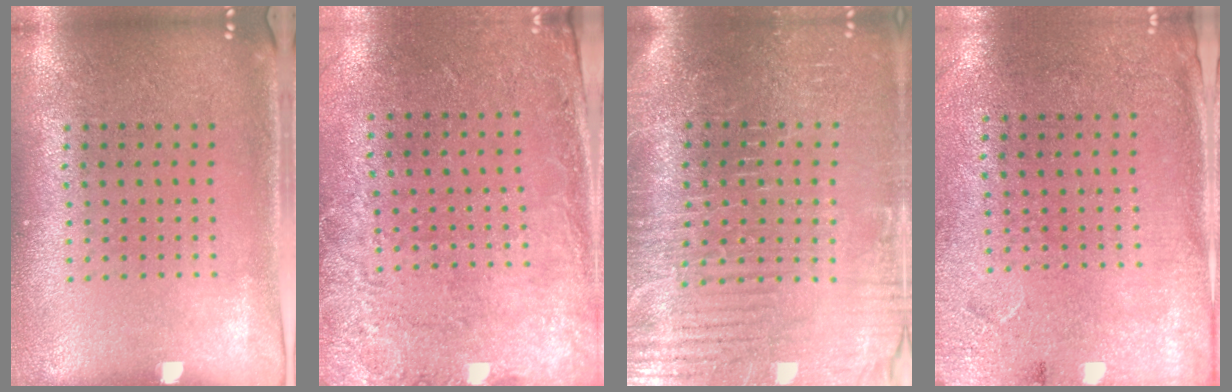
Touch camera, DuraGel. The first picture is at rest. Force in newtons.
{"total": 2.7, "press": 1.9, "slide": 1.9}
{"total": 4.3, "press": 4.1, "slide": 1.4}
{"total": 2.7, "press": 2.2, "slide": 1.6}